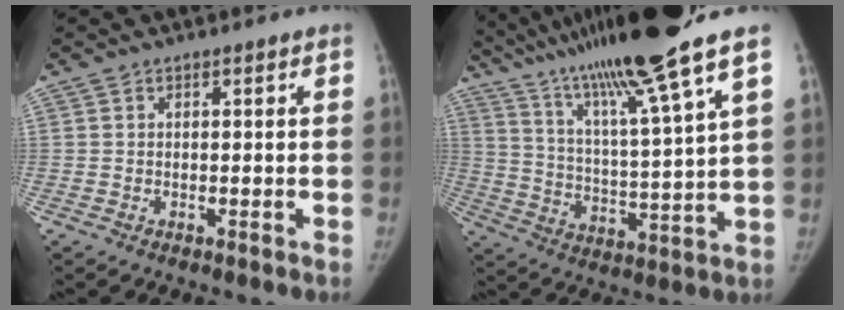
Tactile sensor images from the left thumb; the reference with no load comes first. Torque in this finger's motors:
{"motor_torque": [2.82, 0.59, 1.65, -1.12, 0.54]}